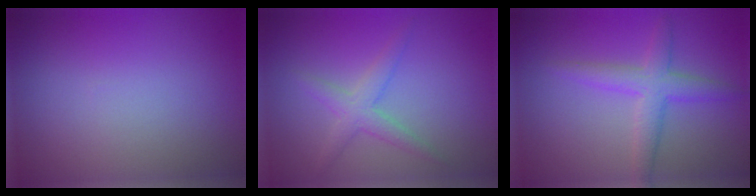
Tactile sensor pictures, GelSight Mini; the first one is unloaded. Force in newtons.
{"total": 2.4, "press": 2.4, "slide": 0.0}
{"total": 3.4, "press": 3.4, "slide": 0.1}